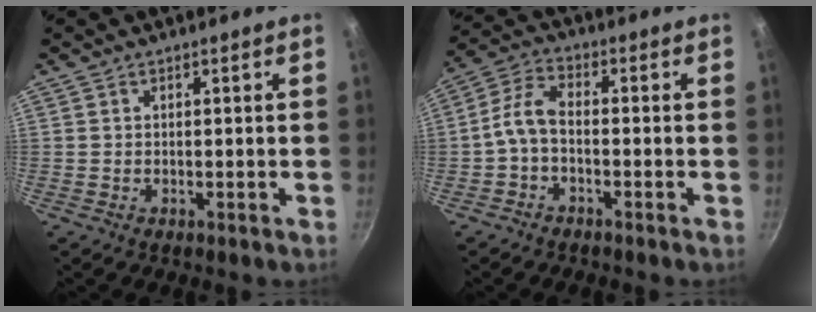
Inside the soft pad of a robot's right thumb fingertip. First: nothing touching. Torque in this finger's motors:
{"motor_torque": [-0.38, 0.26, -0.14, 0.14, 0.06]}